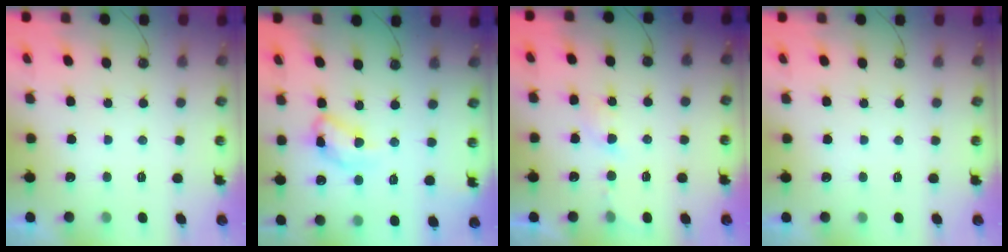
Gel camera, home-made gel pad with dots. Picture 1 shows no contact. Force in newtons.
{"total": 12.1, "press": 12.1, "slide": 0.9}
{"total": 3.3, "press": 3.3, "slide": 0.5}
{"total": 0.0}